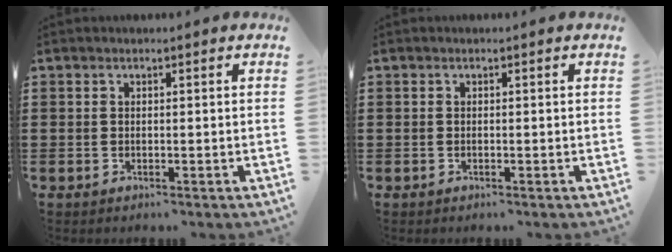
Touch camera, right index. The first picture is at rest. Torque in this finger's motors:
{"motor_torque": [1.08, 1.06, -0.01, -0.01]}